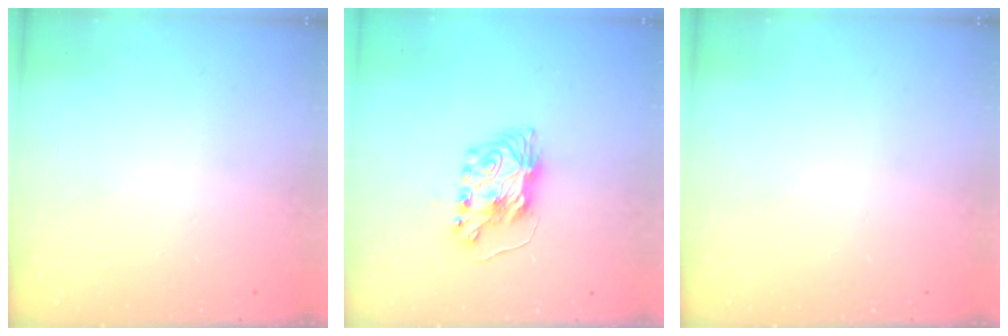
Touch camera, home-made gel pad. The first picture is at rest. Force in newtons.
{"total": 8.1, "press": 8.0, "slide": 0.8}
{"total": 0.0}